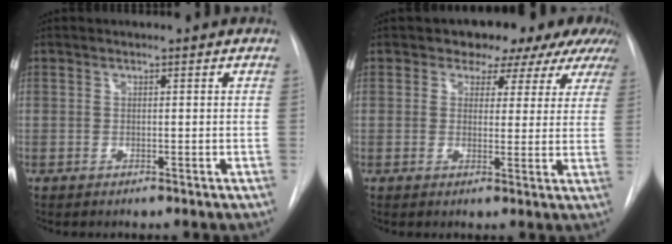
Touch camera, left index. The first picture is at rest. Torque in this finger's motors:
{"motor_torque": [1.15, -0.98, 0.31, 0.11]}